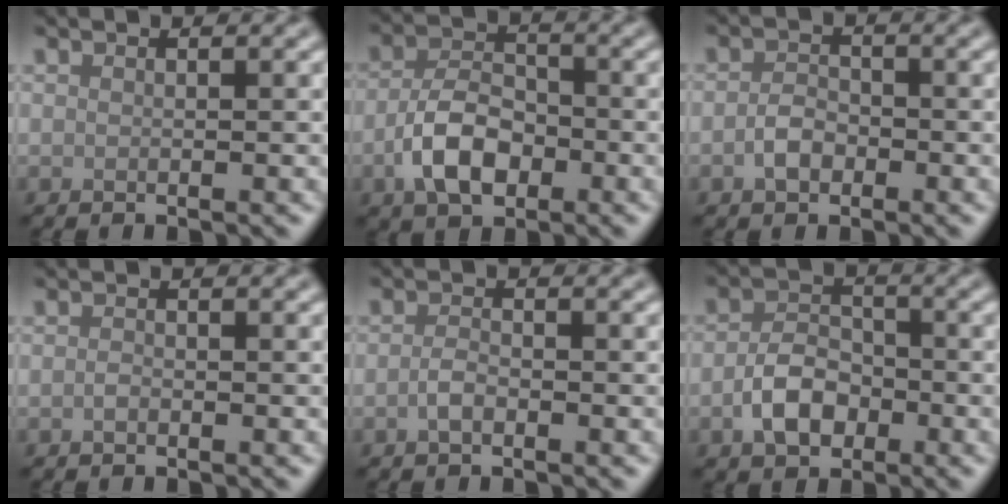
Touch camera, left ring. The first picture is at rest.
{"total": 5.4, "force": [-2.0, 3.2, 3.8], "torque": [-0.075, 0.003, -0.042]}
{"total": 2.1, "force": [-0.9, 1.4, 1.3], "torque": [-0.027, 0.004, -0.021]}
{"total": 0.6, "force": [-0.3, 0.3, 0.4], "torque": [-0.010, 0.001, -0.007]}
{"total": 1.4, "force": [-0.7, 0.6, 1.1], "torque": [-0.024, 0.002, -0.015]}
{"total": 4.0, "force": [-1.6, 2.7, 2.5], "torque": [-0.046, 0.005, -0.034]}